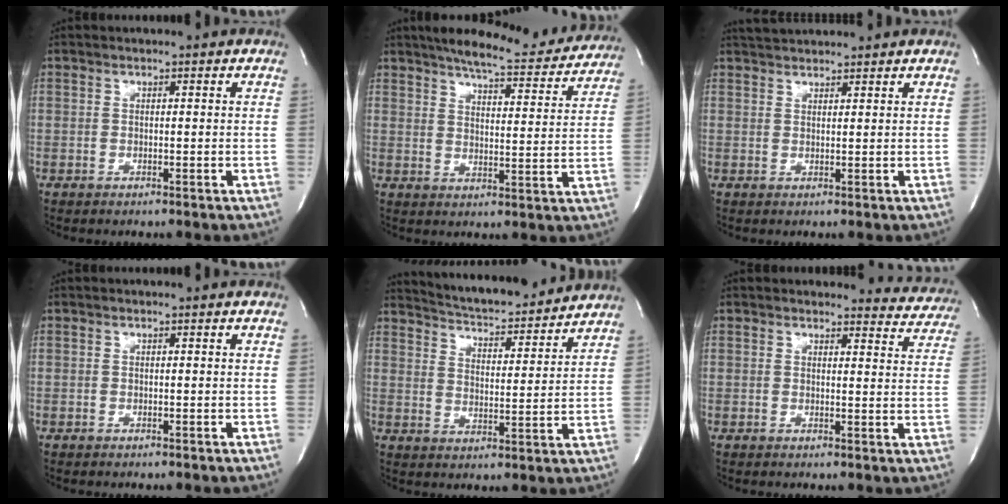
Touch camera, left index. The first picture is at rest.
{"total": 15.6, "force": [14.3, 2.7, 5.4], "torque": [-0.071, -0.016, 0.178]}
{"total": 4.8, "force": [4.7, 0.5, 1.0], "torque": [-0.022, 0.034, 0.076]}
{"total": 0.0}
{"total": 15.3, "force": [14.5, 2.0, 4.6], "torque": [-0.076, -0.001, 0.209]}
{"total": 7.0, "force": [6.8, 1.5, -0.7], "torque": [0.031, -0.034, 0.049]}